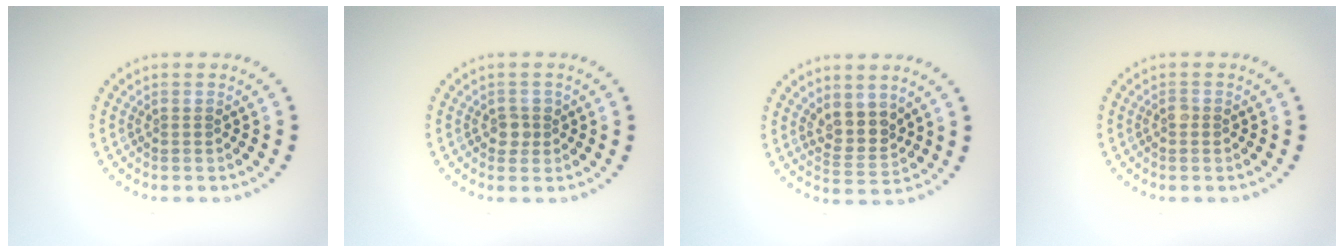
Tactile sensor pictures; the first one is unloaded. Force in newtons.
{"total": 1.4, "press": 1.3, "slide": 0.6}
{"total": 3.0, "press": 2.6, "slide": 1.5}
{"total": 0.5, "press": 0.4, "slide": 0.3}